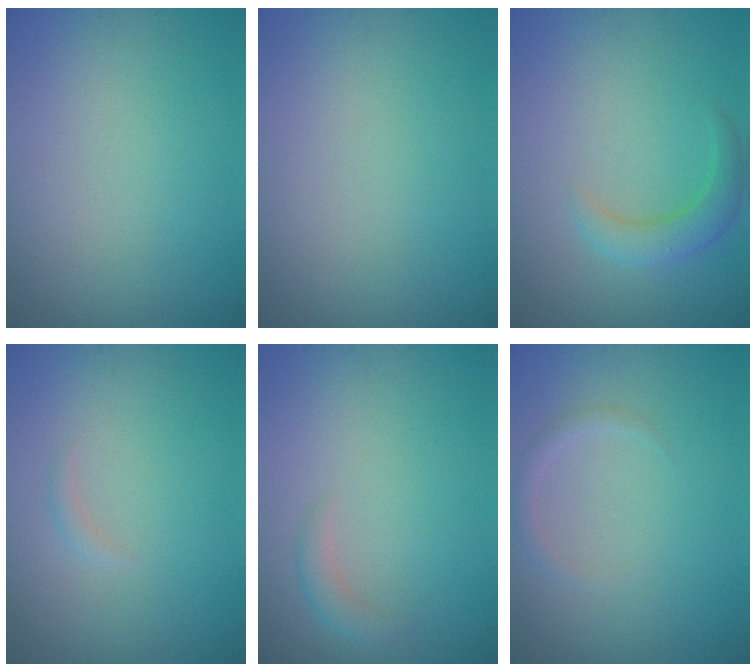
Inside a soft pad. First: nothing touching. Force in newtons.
{"total": 0.0}
{"total": 2.9, "press": 2.9, "slide": 0.2}
{"total": 0.6, "press": 0.6, "slide": 0.0}
{"total": 1.4, "press": 1.4, "slide": 0.1}
{"total": 1.1, "press": 1.1, "slide": 0.1}